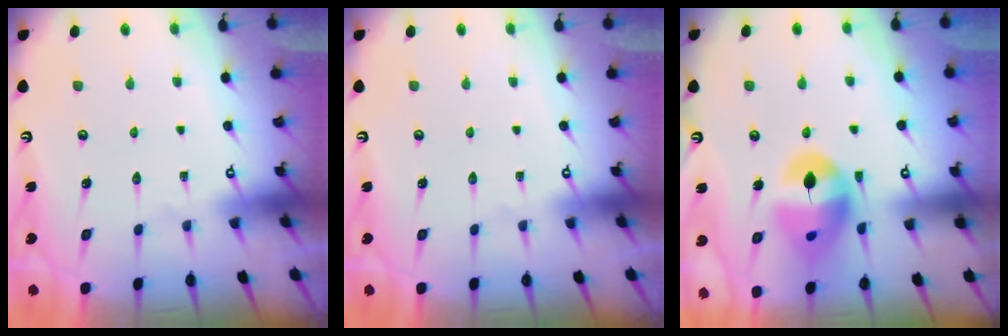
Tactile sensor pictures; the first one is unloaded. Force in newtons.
{"total": 0.0}
{"total": 14.0, "press": 13.9, "slide": 1.8}